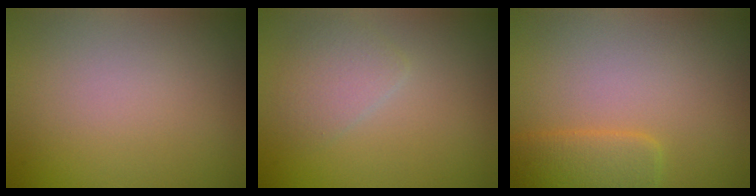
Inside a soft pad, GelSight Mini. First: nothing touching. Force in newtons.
{"total": 2.0, "press": 2.0, "slide": 0.0}
{"total": 2.9, "press": 2.9, "slide": 0.1}